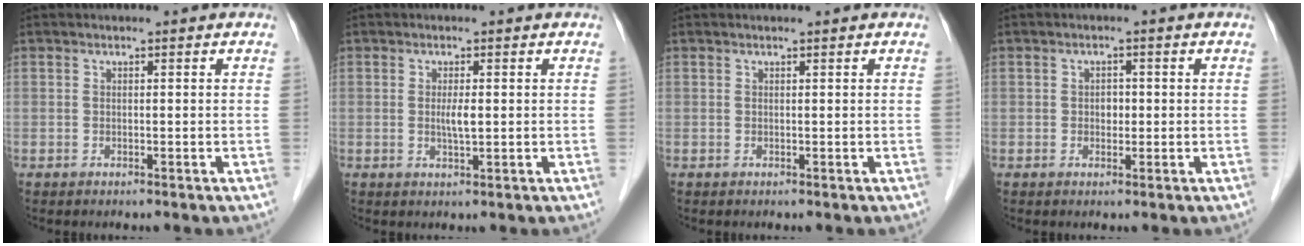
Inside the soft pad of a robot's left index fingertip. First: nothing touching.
{"total": 2.1, "force": [0.2, 0.2, 2.1], "torque": [-0.041, -0.003, 0.003]}
{"total": 0.7, "force": [0.6, -0.1, 0.3], "torque": [-0.007, 0.002, 0.013]}
{"total": 1.5, "force": [0.0, 1.1, 1.0], "torque": [-0.014, 0.002, 0.000]}